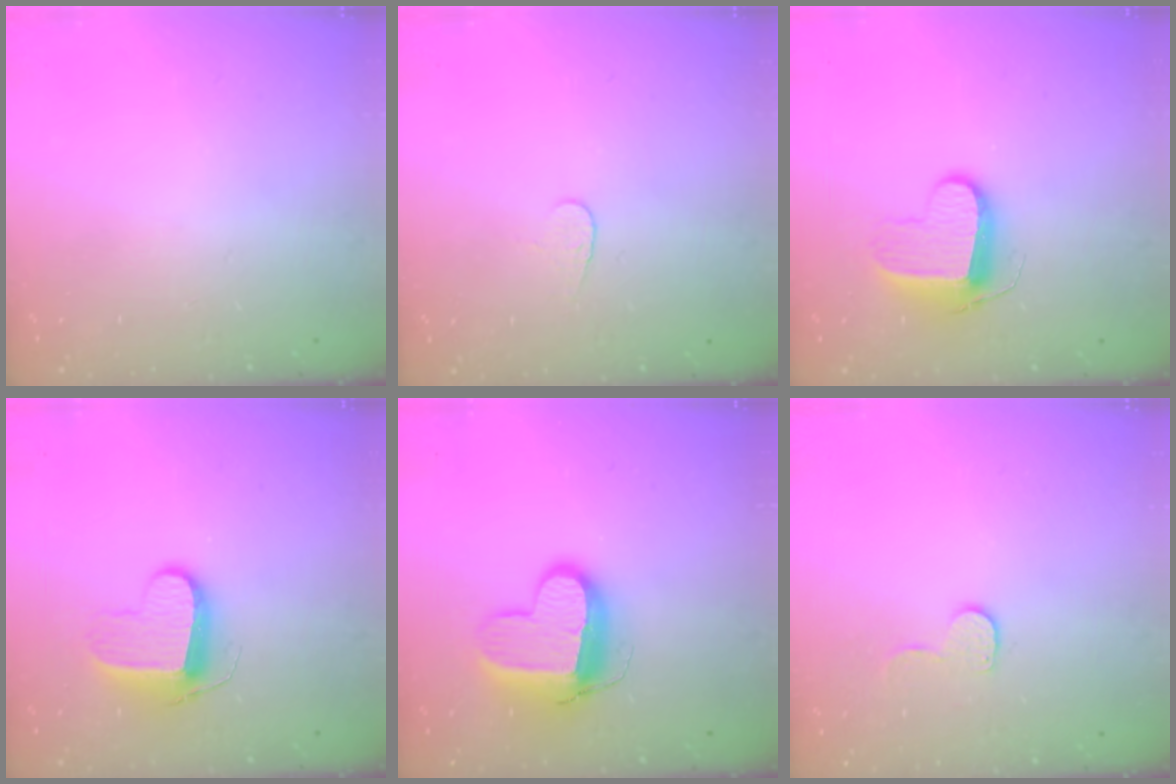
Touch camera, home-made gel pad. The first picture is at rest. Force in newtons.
{"total": 4.3, "press": 4.3, "slide": 0.3}
{"total": 9.4, "press": 9.4, "slide": 0.2}
{"total": 9.4, "press": 9.4, "slide": 0.2}
{"total": 12.7, "press": 12.6, "slide": 1.4}
{"total": 6.8, "press": 6.7, "slide": 0.6}